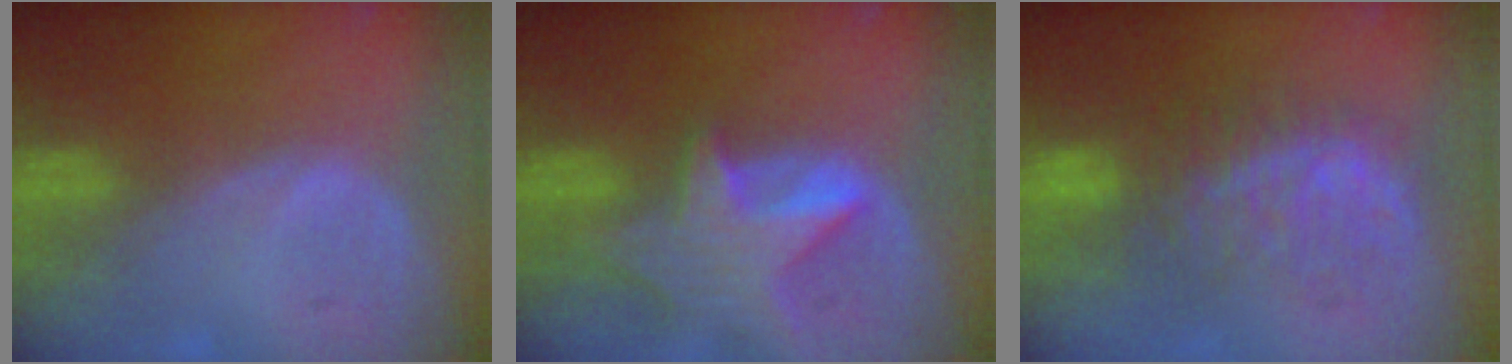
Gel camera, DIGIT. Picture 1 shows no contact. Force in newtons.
{"total": 8.1, "press": 7.4, "slide": 3.3}
{"total": 8.5, "press": 8.4, "slide": 0.9}